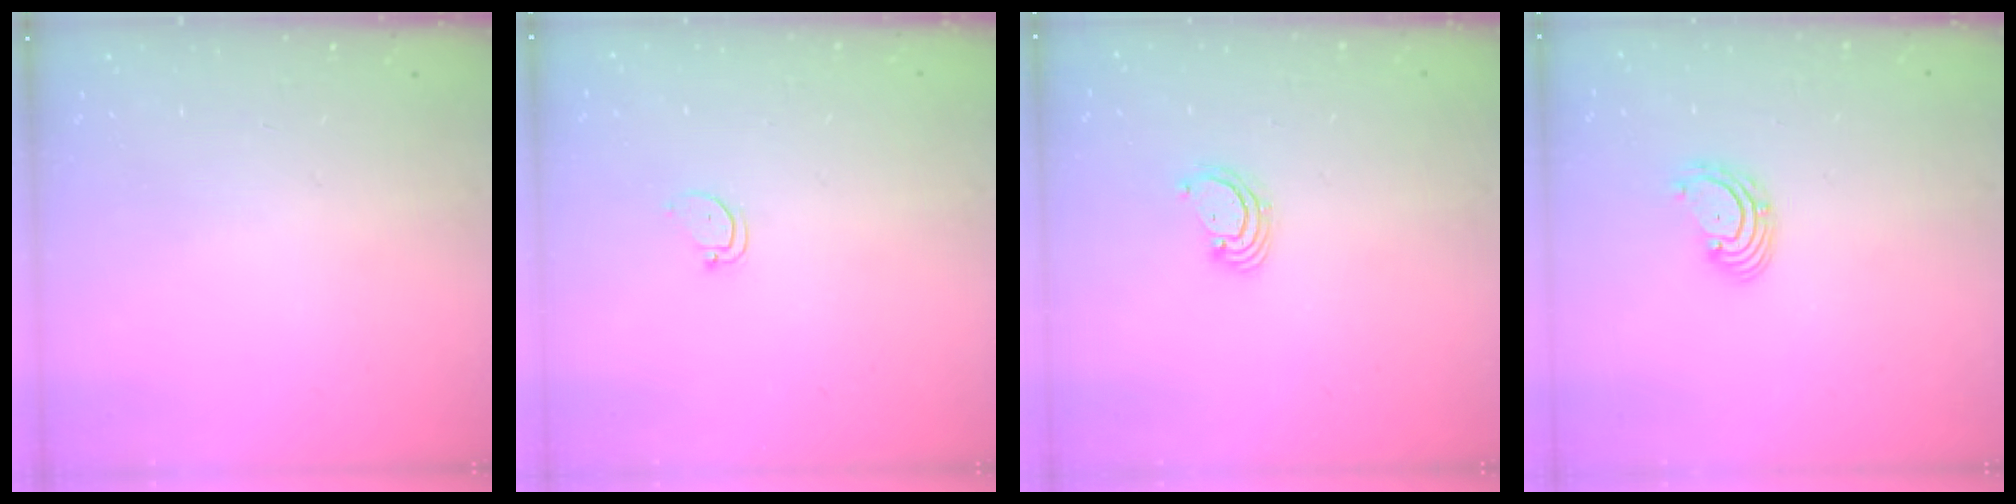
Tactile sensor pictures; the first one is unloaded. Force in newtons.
{"total": 2.9, "press": 2.9, "slide": 0.2}
{"total": 3.1, "press": 3.1, "slide": 0.3}
{"total": 2.7, "press": 2.7, "slide": 0.1}